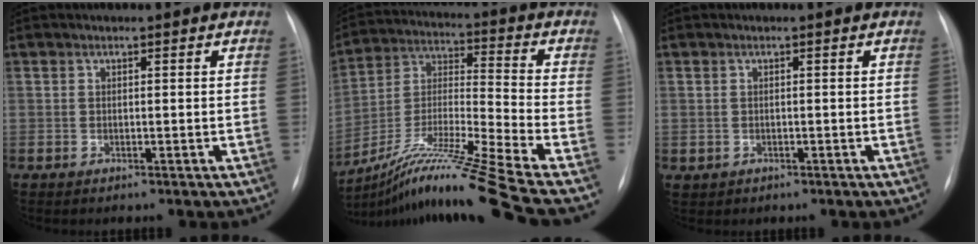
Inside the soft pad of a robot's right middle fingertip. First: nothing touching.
{"total": 19.1, "force": [-14.9, -3.2, 11.4], "torque": [-0.243, -0.016, -0.274]}
{"total": 1.0, "force": [-0.2, 1.0, 0.2], "torque": [-0.003, 0.003, 0.002]}